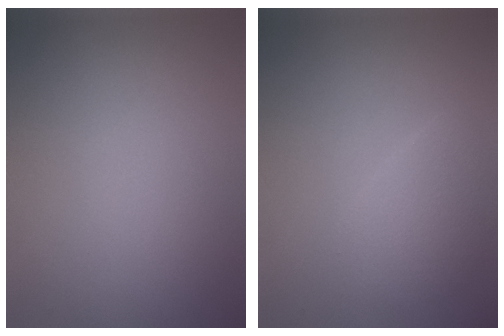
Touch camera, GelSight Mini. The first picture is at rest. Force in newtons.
{"total": 2.5, "press": 2.5, "slide": 0.1}